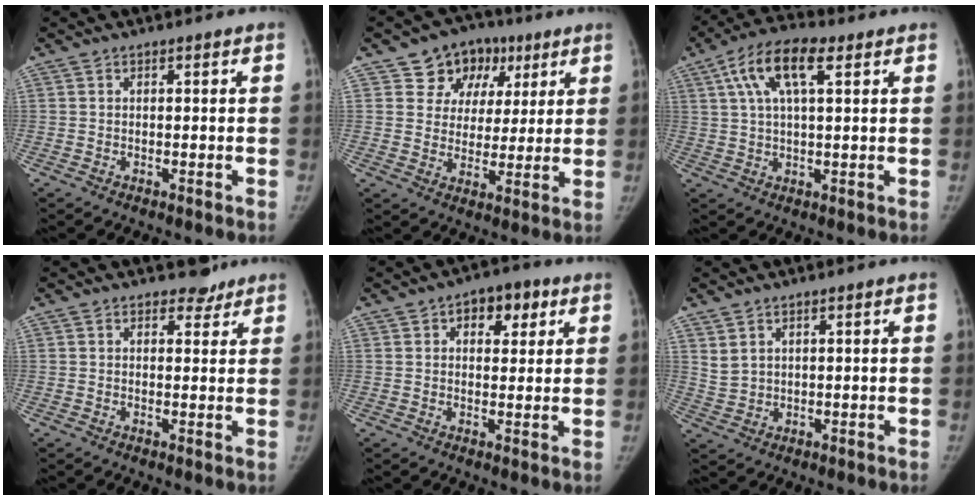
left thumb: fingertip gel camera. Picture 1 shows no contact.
{"total": 11.4, "force": [5.5, 9.3, 3.6], "torque": [-0.010, -0.008, 0.086]}
{"total": 10.9, "force": [4.5, 4.3, 9.0], "torque": [-0.167, 0.016, 0.077]}
{"total": 2.5, "force": [2.1, 1.5, 0.1], "torque": [0.018, -0.013, 0.022]}
{"total": 6.7, "force": [2.9, 4.2, 4.3], "torque": [-0.020, -0.005, 0.035]}
{"total": 2.9, "force": [1.7, 1.9, 1.3], "torque": [-0.020, -0.011, 0.045]}